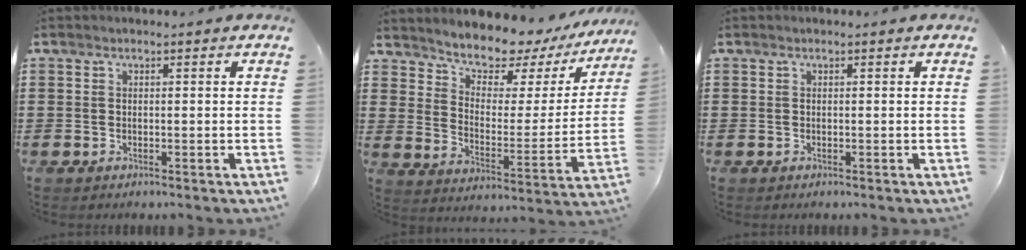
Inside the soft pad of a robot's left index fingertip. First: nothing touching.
{"total": 6.6, "force": [6.4, 1.6, 0.8], "torque": [-0.045, -0.056, 0.108]}
{"total": 0.0}